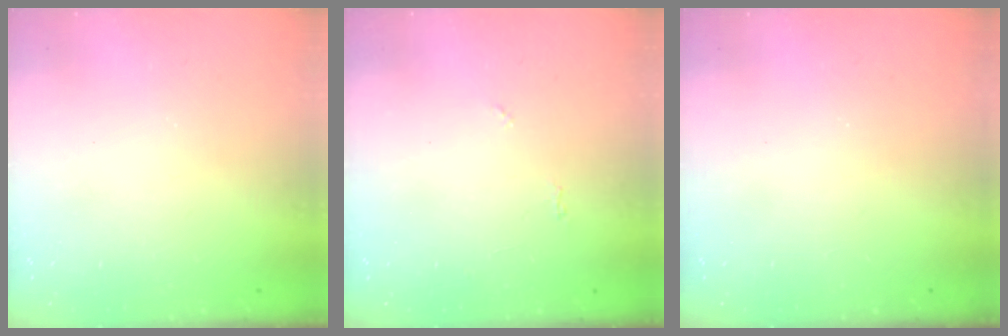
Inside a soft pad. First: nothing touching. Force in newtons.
{"total": 4.1, "press": 4.1, "slide": 0.5}
{"total": 0.0}